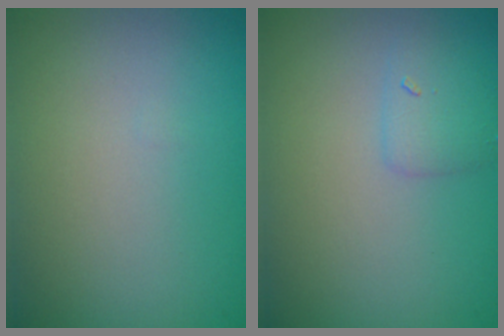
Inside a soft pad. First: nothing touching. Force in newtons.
{"total": 1.5, "press": 1.5, "slide": 0.1}